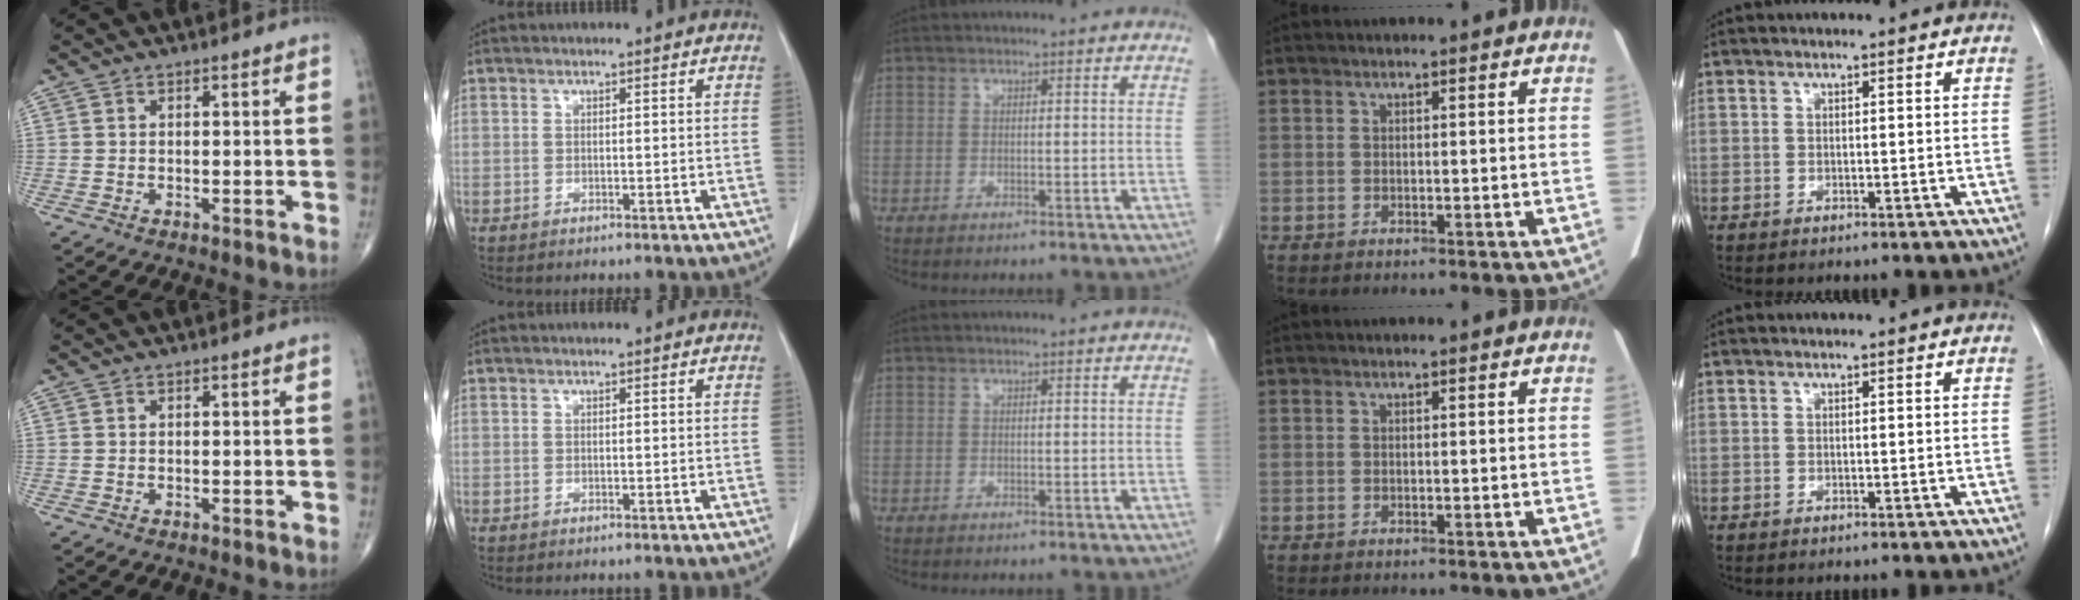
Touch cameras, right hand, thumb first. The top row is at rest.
{}